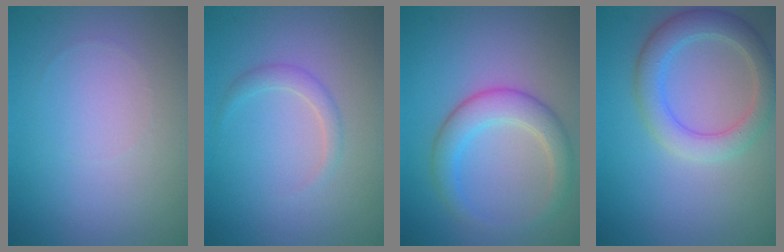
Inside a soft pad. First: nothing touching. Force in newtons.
{"total": 1.4, "press": 1.4, "slide": 0.1}
{"total": 3.7, "press": 3.7, "slide": 0.0}
{"total": 4.0, "press": 4.0, "slide": 0.2}